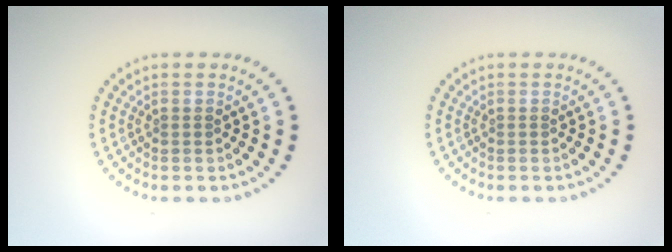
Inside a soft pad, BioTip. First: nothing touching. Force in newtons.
{"total": 0.0}